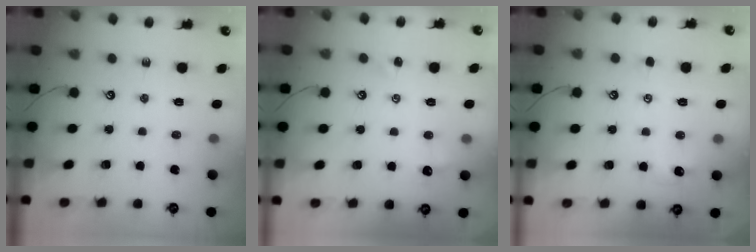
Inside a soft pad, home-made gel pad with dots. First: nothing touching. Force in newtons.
{"total": 1.6, "press": 1.5, "slide": 0.6}
{"total": 0.6, "press": 0.1, "slide": 0.6}